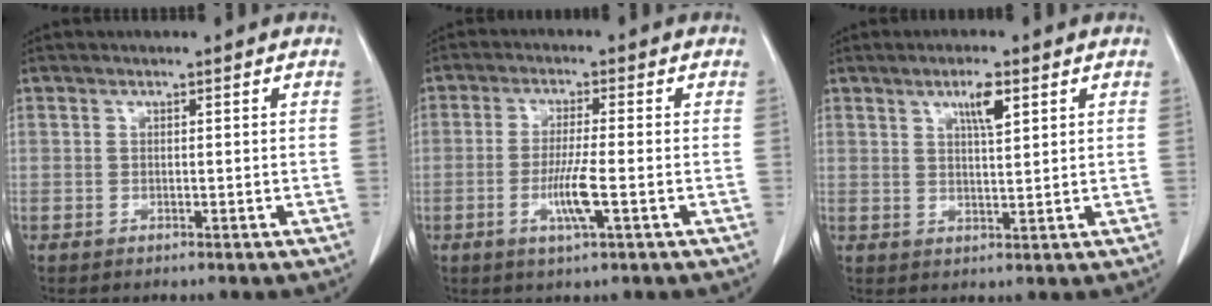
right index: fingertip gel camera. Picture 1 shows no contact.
{"total": 5.7, "force": [-1.7, -0.1, 5.5], "torque": [-0.107, -0.012, -0.032]}
{"total": 4.3, "force": [2.2, 0.7, 3.7], "torque": [-0.065, -0.001, 0.039]}